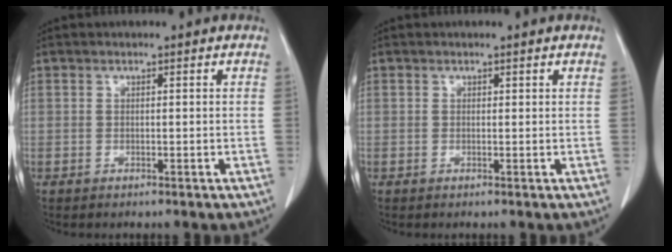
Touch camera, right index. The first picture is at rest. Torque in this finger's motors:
{"motor_torque": [-0.05, 0.03, 0.00, -0.01]}